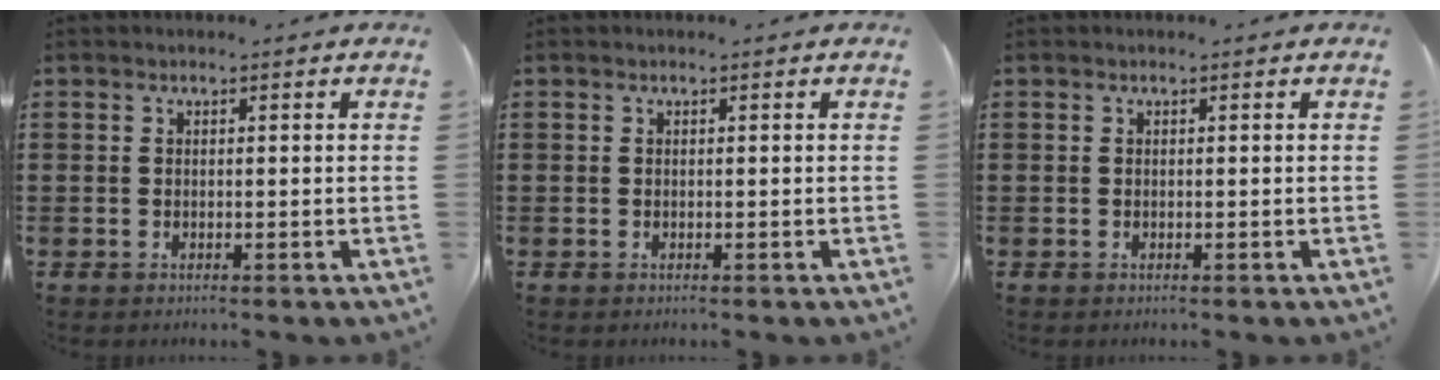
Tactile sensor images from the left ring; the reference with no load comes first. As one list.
[{"total": 0.0}, {"total": 0.0}]